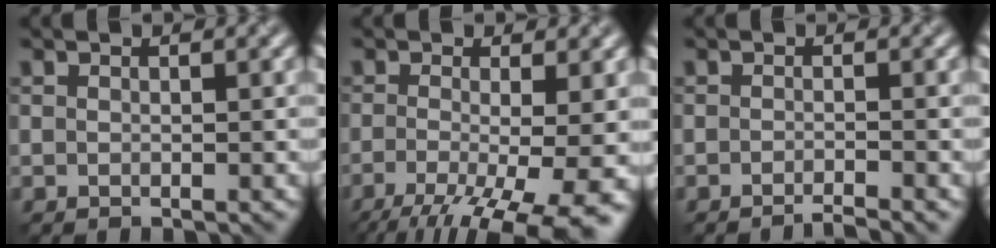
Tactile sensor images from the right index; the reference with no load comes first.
{"total": 10.5, "force": [-5.0, 3.6, 8.6], "torque": [-0.149, -0.025, -0.063]}
{"total": 1.8, "force": [-1.6, 0.0, 0.9], "torque": [-0.013, -0.003, -0.032]}